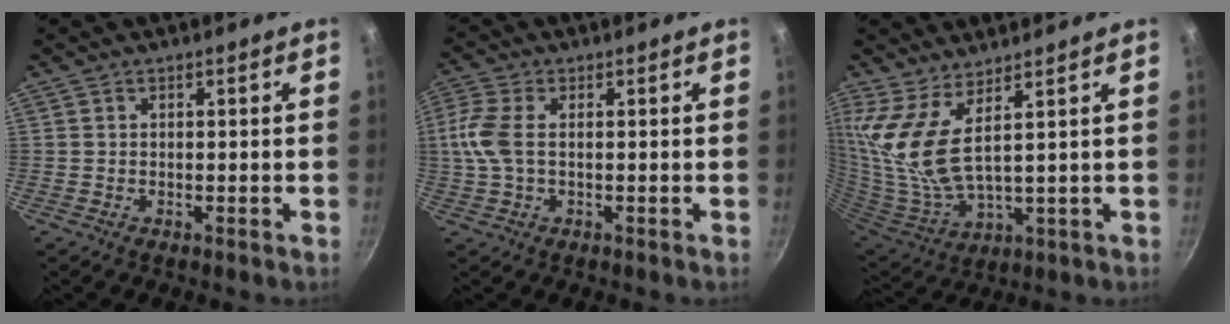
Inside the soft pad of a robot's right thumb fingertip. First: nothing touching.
{"total": 6.7, "force": [0.2, 3.7, 5.5], "torque": [-0.132, 0.011, -0.003]}
{"total": 10.6, "force": [6.0, 2.8, 8.3], "torque": [-0.172, -0.057, 0.130]}